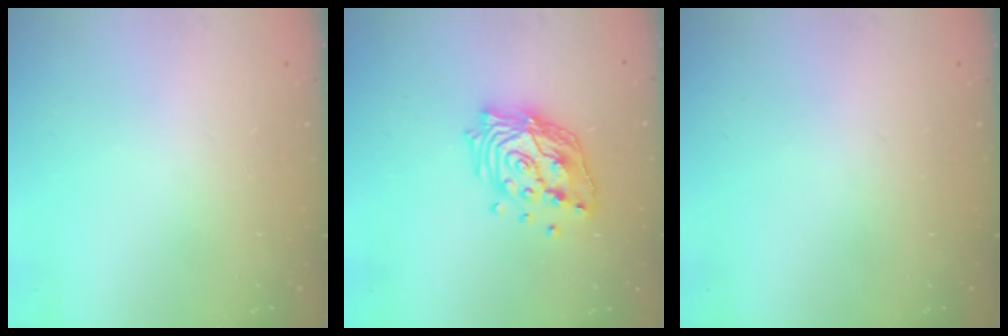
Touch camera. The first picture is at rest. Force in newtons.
{"total": 15.2, "press": 15.1, "slide": 1.5}
{"total": 0.0}